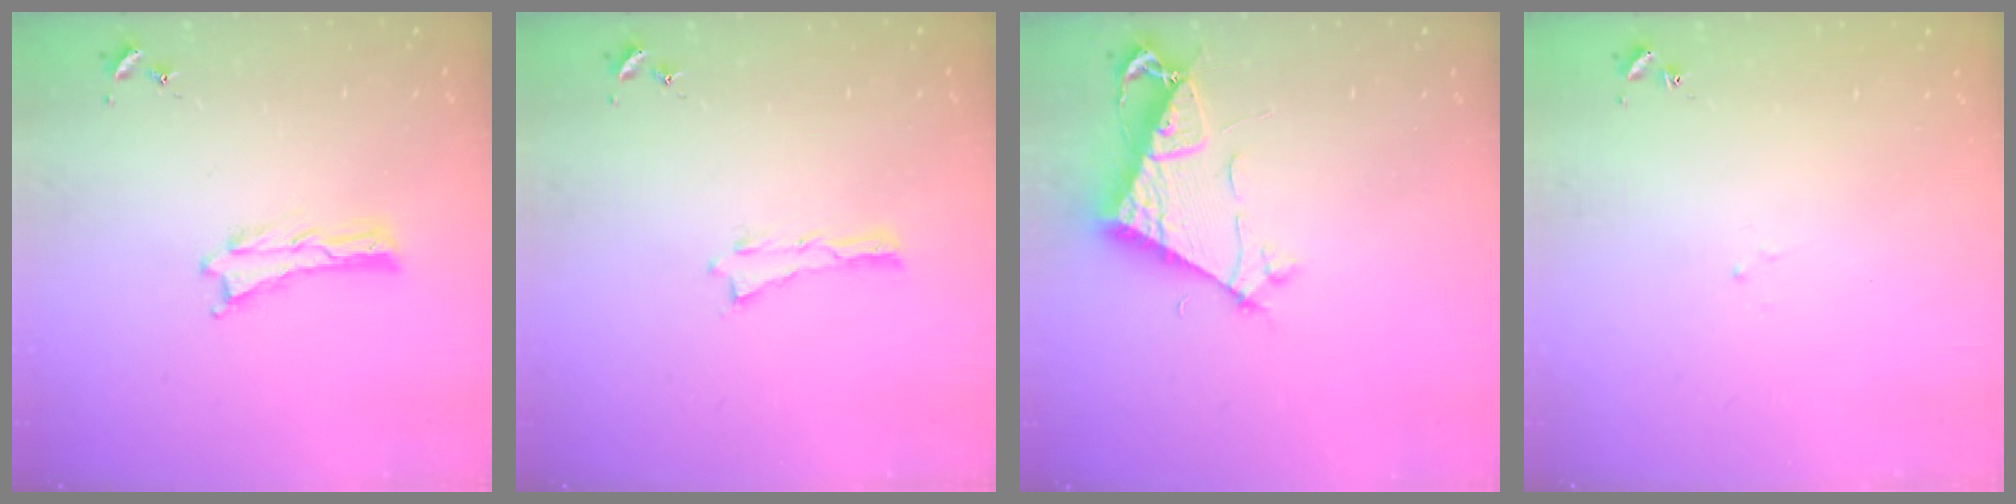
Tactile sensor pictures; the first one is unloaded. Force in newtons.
{"total": 0.0}
{"total": 7.0, "press": 7.0, "slide": 0.5}
{"total": 1.1, "press": 1.0, "slide": 0.2}